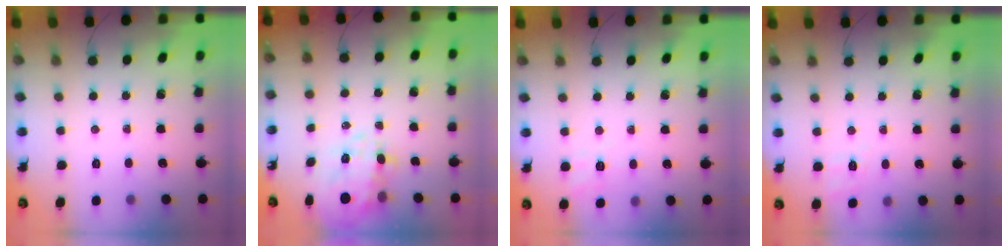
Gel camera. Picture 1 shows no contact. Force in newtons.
{"total": 7.8, "press": 7.4, "slide": 2.6}
{"total": 2.2, "press": 0.2, "slide": 2.2}
{"total": 2.0, "press": 0.1, "slide": 2.0}